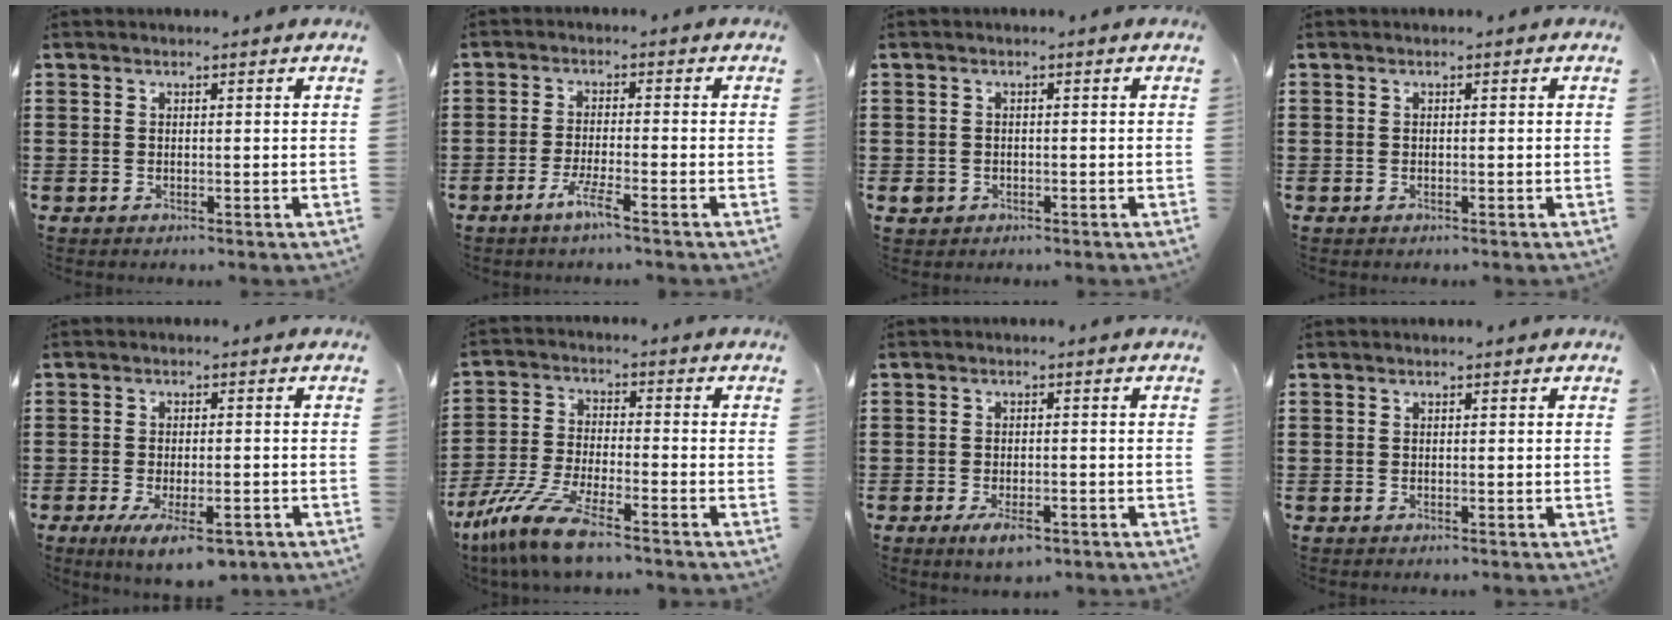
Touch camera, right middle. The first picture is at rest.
{"total": 3.9, "force": [-2.5, 0.2, 2.9], "torque": [-0.063, -0.006, -0.047]}
{"total": 1.2, "force": [-0.5, 1.0, 0.4], "torque": [-0.018, 0.001, -0.014]}
{"total": 0.0}
{"total": 5.6, "force": [-3.2, 1.8, 4.2], "torque": [-0.078, -0.005, -0.056]}
{"total": 9.8, "force": [-7.7, 1.3, 5.8], "torque": [-0.137, -0.003, -0.155]}
{"total": 3.3, "force": [-1.9, 1.1, 2.4], "torque": [-0.046, -0.002, -0.033]}
{"total": 0.0}